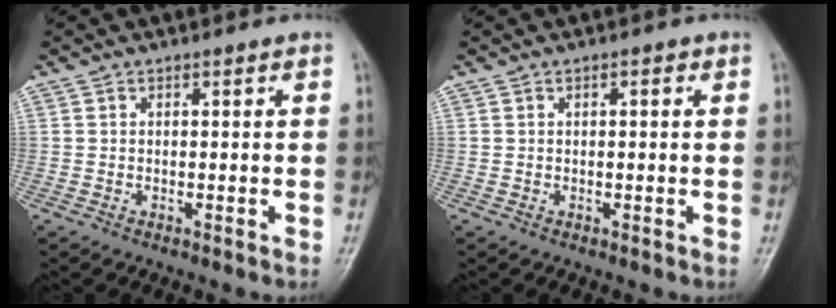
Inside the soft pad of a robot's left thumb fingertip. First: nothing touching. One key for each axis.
{"total": 1.1, "fx": 0.3, "fy": 0.4, "fz": 0.9, "tx": -0.012, "ty": 0.003, "tz": 0.002}